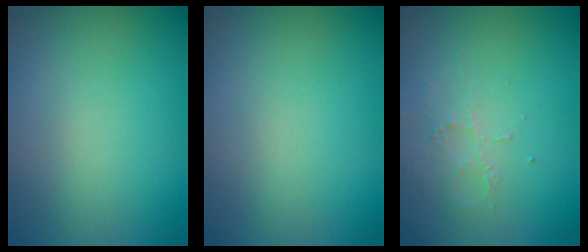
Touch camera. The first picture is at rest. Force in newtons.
{"total": 0.0}
{"total": 2.1, "press": 2.1, "slide": 0.4}